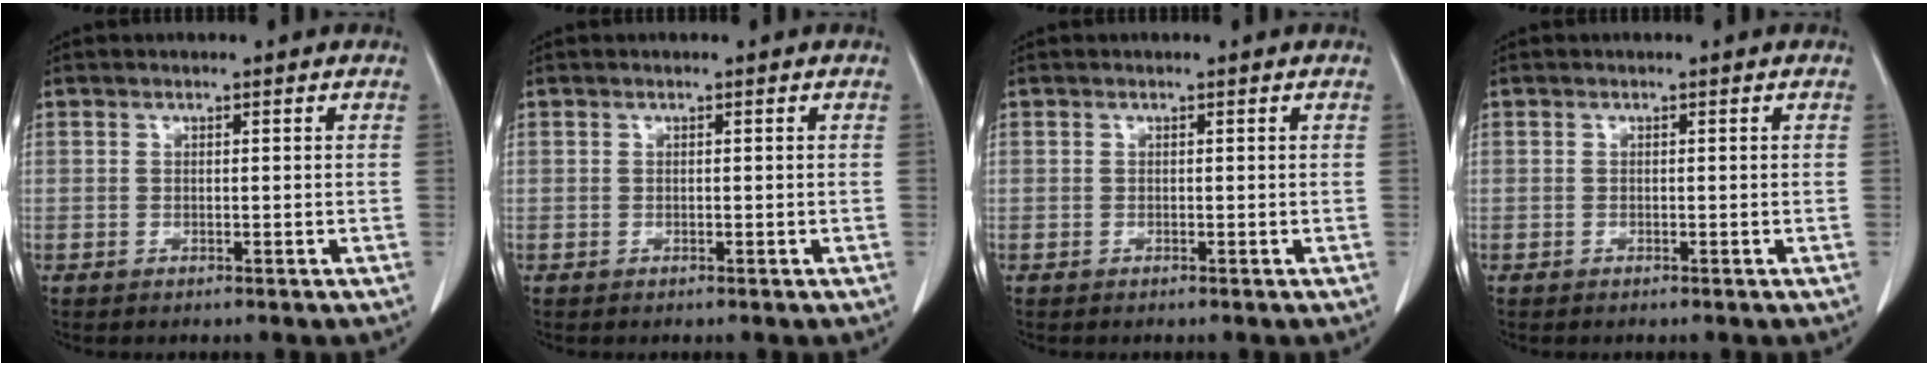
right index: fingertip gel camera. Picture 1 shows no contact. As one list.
[{"total": 0.0}, {"total": 0.0}, {"total": 0.0}]